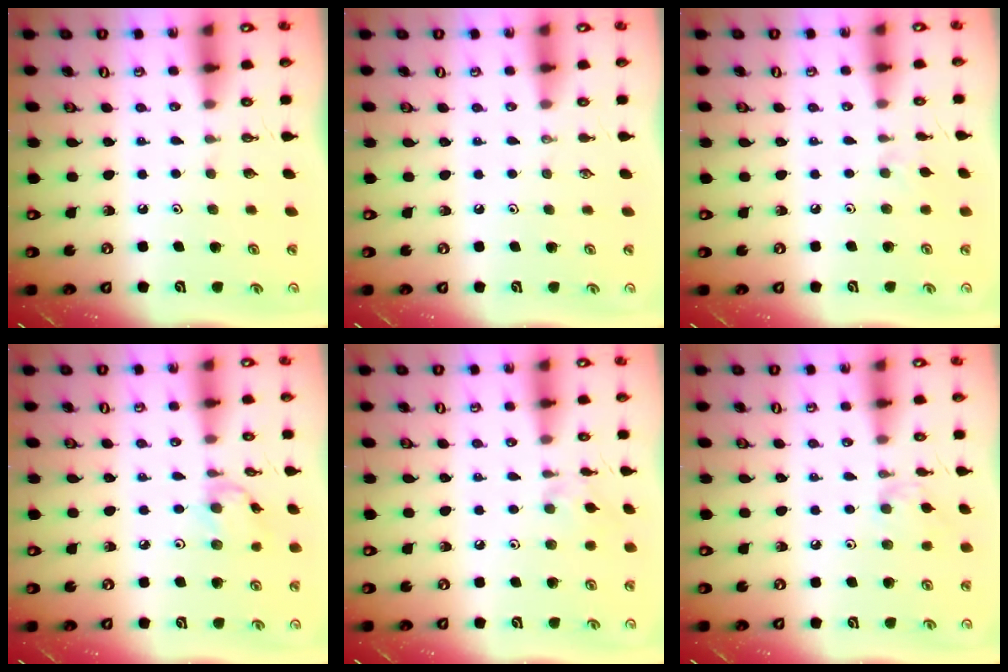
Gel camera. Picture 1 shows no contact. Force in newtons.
{"total": 0.0}
{"total": 1.9, "press": 1.9, "slide": 0.4}
{"total": 4.8, "press": 4.8, "slide": 0.3}
{"total": 2.6, "press": 2.6, "slide": 0.5}
{"total": 4.2, "press": 4.1, "slide": 0.7}